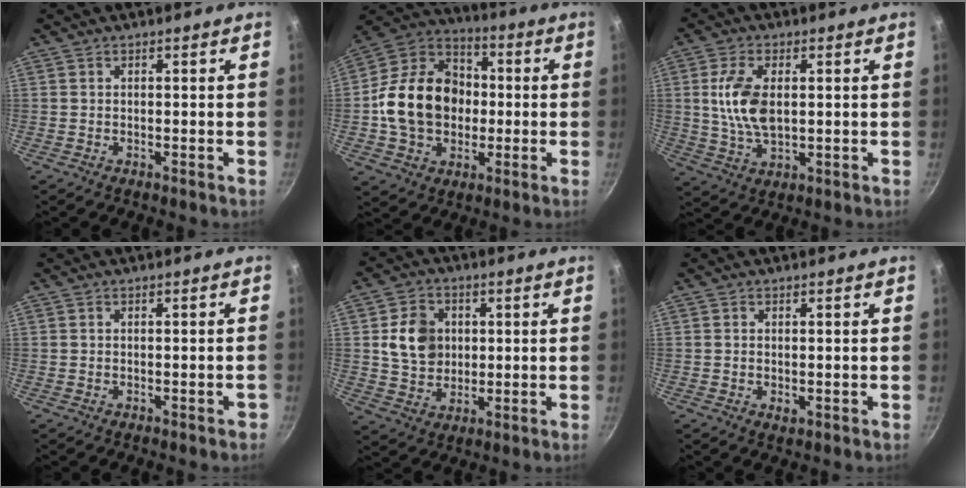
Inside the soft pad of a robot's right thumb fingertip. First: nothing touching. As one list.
[{"total": 19.0, "force": [-0.8, 15.0, 11.6], "torque": [-0.169, 0.036, -0.021]}, {"total": 9.8, "force": [1.4, 5.3, 8.1], "torque": [-0.156, -0.004, 0.027]}, {"total": 1.2, "force": [-0.6, 0.4, 0.9], "torque": [-0.008, 0.010, -0.004]}, {"total": 9.7, "force": [1.7, 8.0, 5.2], "torque": [-0.062, -0.001, 0.031]}, {"total": 1.4, "force": [-0.1, 0.9, 1.1], "torque": [-0.016, -0.003, -0.001]}]